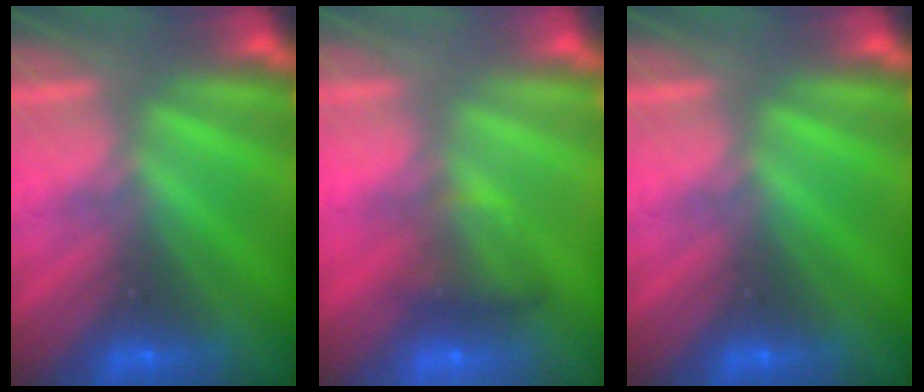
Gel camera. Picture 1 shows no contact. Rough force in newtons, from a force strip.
{"total": 7.2}
{"total": 0.0}